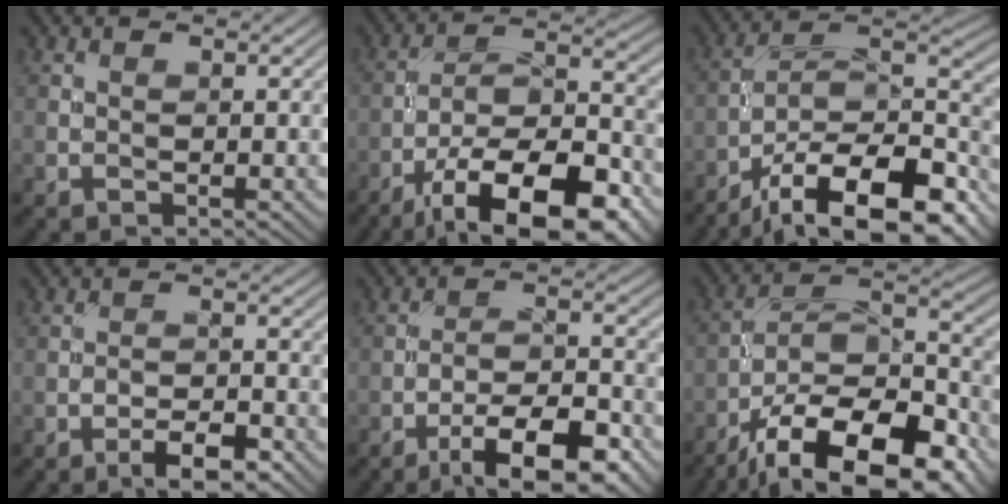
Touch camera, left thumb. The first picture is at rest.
{"total": 17.6, "force": [-11.0, 6.4, 12.1], "torque": [-0.188, -0.021, -0.177]}
{"total": 18.5, "force": [-12.9, 7.0, 11.2], "torque": [-0.181, -0.028, -0.204]}
{"total": 4.7, "force": [-3.1, 1.4, 3.3], "torque": [-0.053, 0.008, -0.050]}
{"total": 11.7, "force": [-7.4, 3.7, 8.2], "torque": [-0.132, 0.001, -0.119]}
{"total": 18.9, "force": [-12.6, 8.0, 11.7], "torque": [-0.180, -0.029, -0.195]}